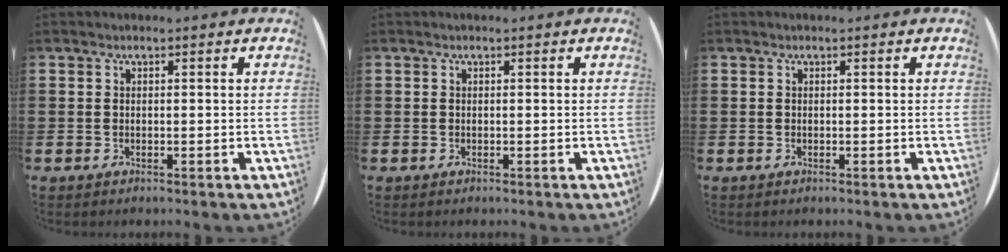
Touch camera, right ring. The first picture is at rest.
{"total": 0.0}
{"total": 0.0}